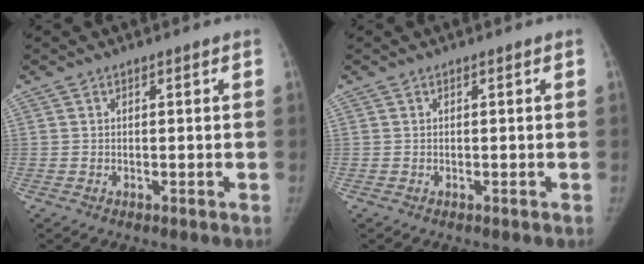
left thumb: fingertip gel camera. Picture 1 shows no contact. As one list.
[{"total": 0.0}]